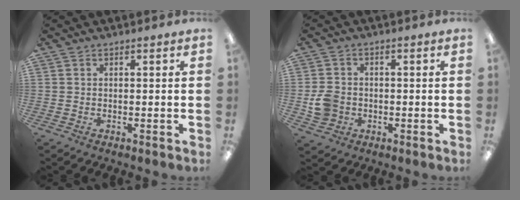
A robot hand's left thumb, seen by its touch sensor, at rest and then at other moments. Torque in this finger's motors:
{"motor_torque": [-0.02, 0.03, 0.29, -0.29, 0.00]}